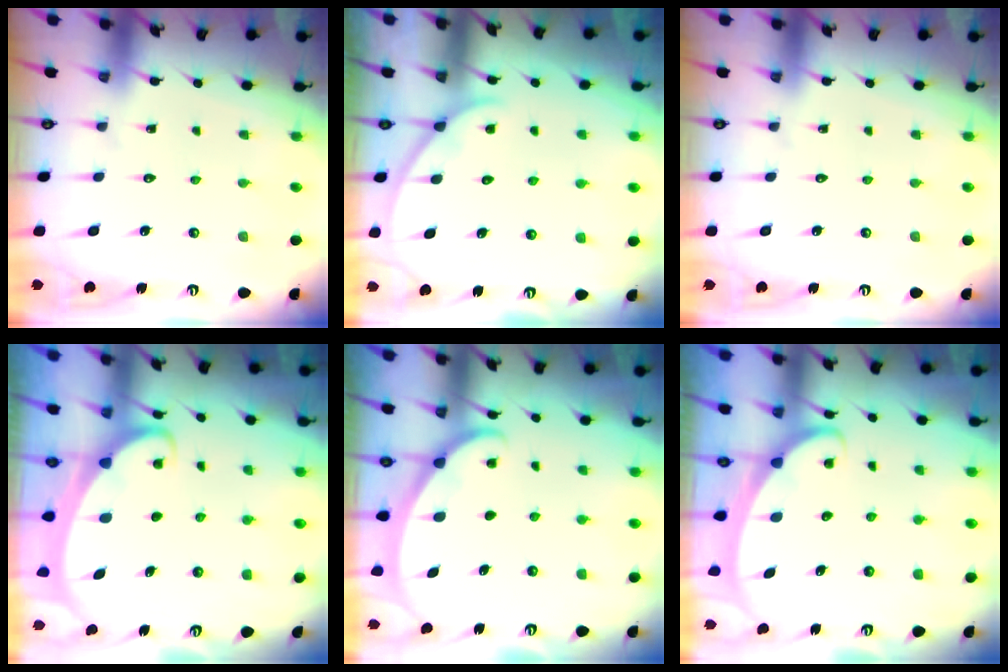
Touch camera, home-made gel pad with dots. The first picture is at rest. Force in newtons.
{"total": 3.3, "press": 3.3, "slide": 0.3}
{"total": 0.0}
{"total": 2.1, "press": 2.1, "slide": 0.2}
{"total": 1.2, "press": 1.2, "slide": 0.2}
{"total": 2.4, "press": 2.4, "slide": 0.3}